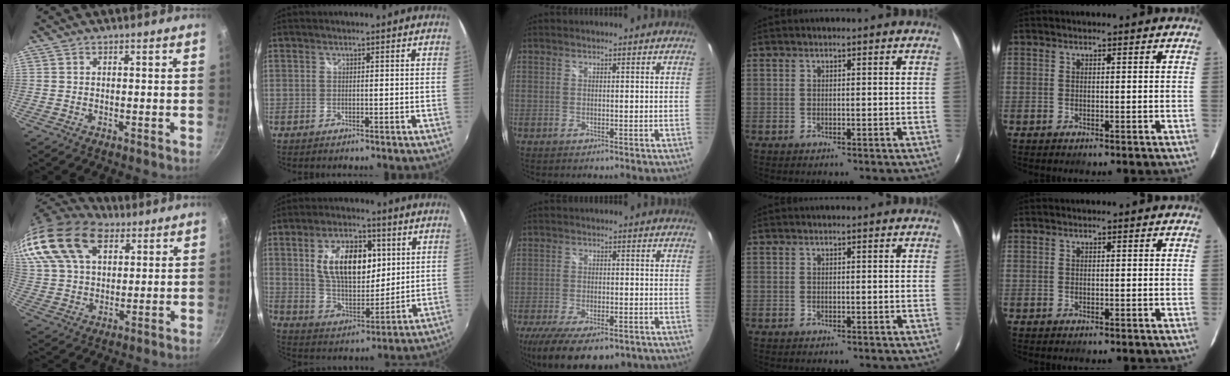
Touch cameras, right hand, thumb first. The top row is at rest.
{"thumb": {"total": 21.9, "force": [12.6, 12.8, 12.6], "torque": [-0.246, -0.003, 0.232]}, "index": {"total": 15.0, "force": [4.1, 8.1, 11.9], "torque": [-0.209, 0.010, 0.081]}, "middle": {"total": 14.8, "force": [-9.8, 6.0, 9.3], "torque": [-0.198, -0.049, -0.148]}}